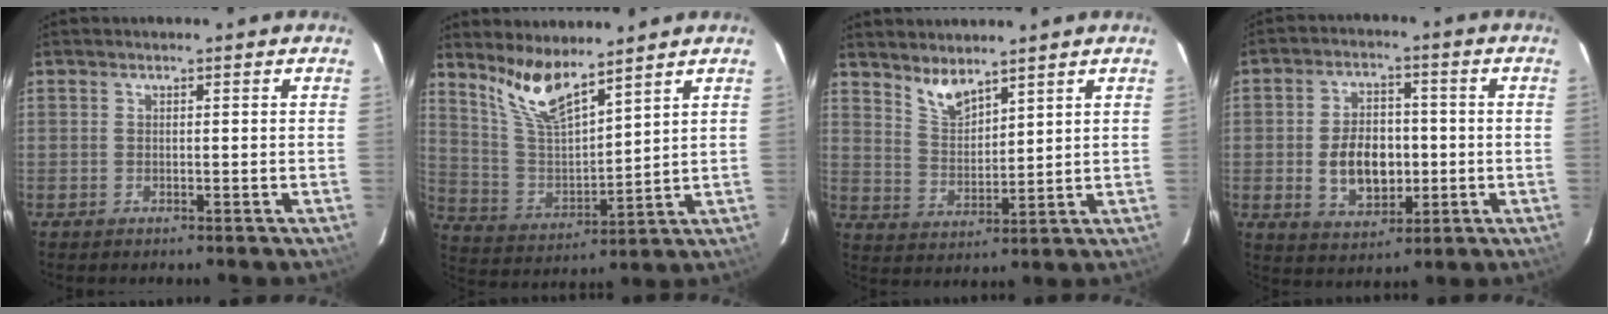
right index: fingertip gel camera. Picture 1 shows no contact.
{"total": 10.5, "force": [8.4, 2.1, 6.0], "torque": [-0.118, -0.008, 0.174]}
{"total": 5.9, "force": [4.9, 1.8, 2.8], "torque": [-0.050, -0.005, 0.099]}
{"total": 9.9, "force": [-1.3, 6.6, 7.3], "torque": [-0.139, 0.010, -0.007]}